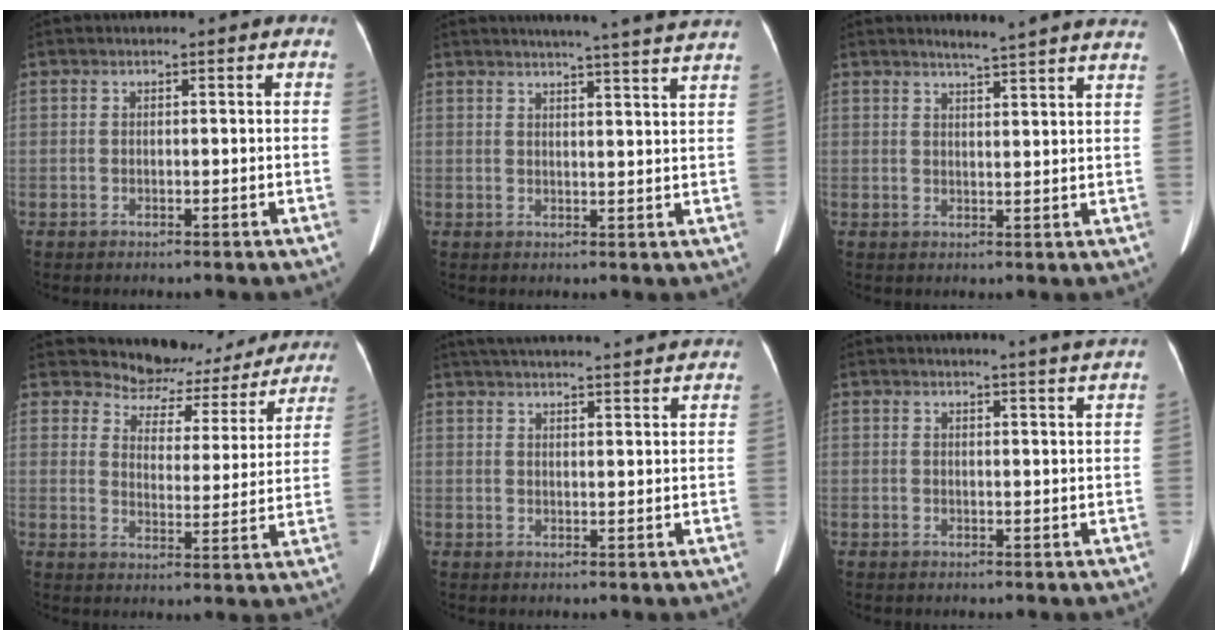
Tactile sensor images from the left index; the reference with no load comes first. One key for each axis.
{"total": 14.7, "fx": 13.4, "fy": -1.2, "fz": 6.0, "tx": -0.090, "ty": -0.024, "tz": 0.150}
{"total": 10.3, "fx": 9.6, "fy": -0.6, "fz": 3.8, "tx": -0.053, "ty": -0.013, "tz": 0.102}
{"total": 14.3, "fx": 13.2, "fy": 5.3, "fz": 1.5, "tx": -0.002, "ty": -0.016, "tz": 0.144}
{"total": 21.8, "fx": 20.3, "fy": 1.7, "fz": 7.9, "tx": -0.129, "ty": 0.022, "tz": 0.264}
{"total": 6.0, "fx": 5.5, "fy": -1.3, "fz": 1.9, "tx": -0.025, "ty": -0.010, "tz": 0.049}